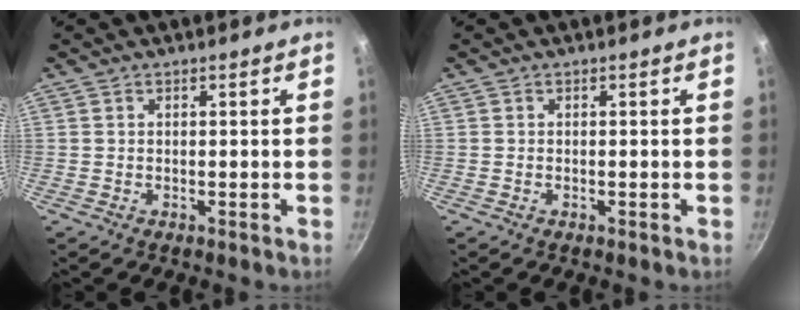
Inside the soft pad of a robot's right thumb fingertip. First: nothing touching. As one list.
[{"total": 0.0}]